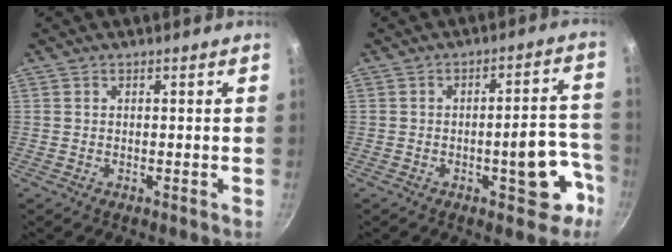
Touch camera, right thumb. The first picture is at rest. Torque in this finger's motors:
{"motor_torque": [2.76, 2.25, 0.99, -0.73, 0.25]}